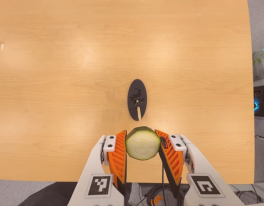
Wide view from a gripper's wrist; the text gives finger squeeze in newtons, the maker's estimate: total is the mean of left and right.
{"total": 8.9, "left": 8.0, "right": 9.8}